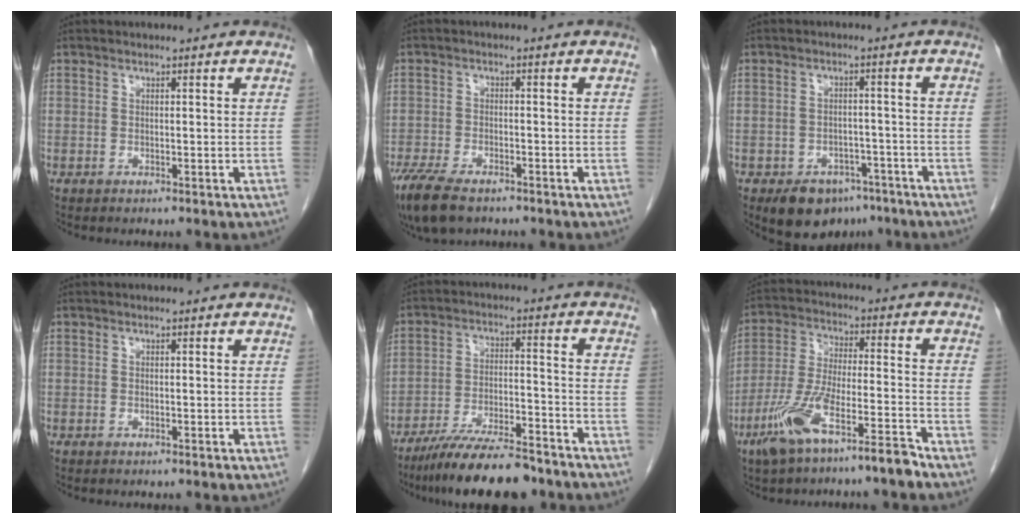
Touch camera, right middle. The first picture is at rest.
{"total": 9.6, "force": [-7.1, 3.8, 5.4], "torque": [-0.103, -0.015, -0.116]}
{"total": 8.0, "force": [-5.6, 4.9, 2.9], "torque": [-0.035, 0.007, -0.079]}
{"total": 0.0}
{"total": 13.9, "force": [-11.6, 2.4, 7.2], "torque": [-0.117, -0.009, -0.190]}
{"total": 10.9, "force": [-7.4, 1.2, 7.8], "torque": [-0.162, -0.006, -0.140]}